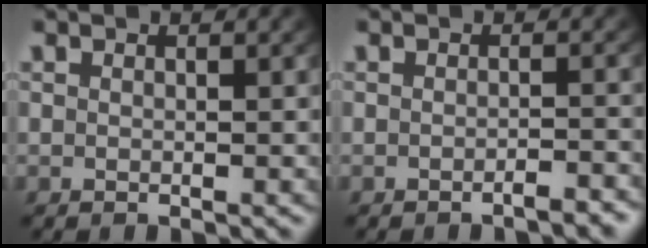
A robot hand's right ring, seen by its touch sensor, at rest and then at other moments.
{"total": 1.3, "force": [-1.2, -0.1, 0.4], "torque": [-0.004, 0.000, -0.023]}